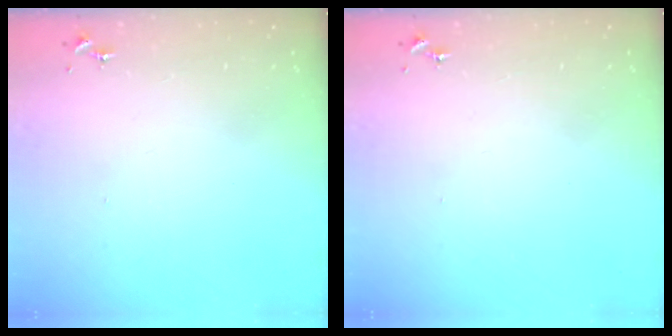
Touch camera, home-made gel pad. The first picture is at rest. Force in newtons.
{"total": 0.0}